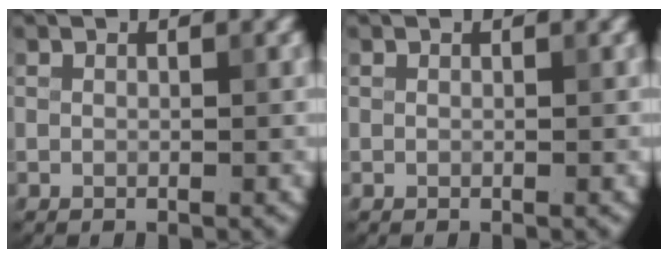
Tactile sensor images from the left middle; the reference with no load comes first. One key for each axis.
{"total": 0.0}